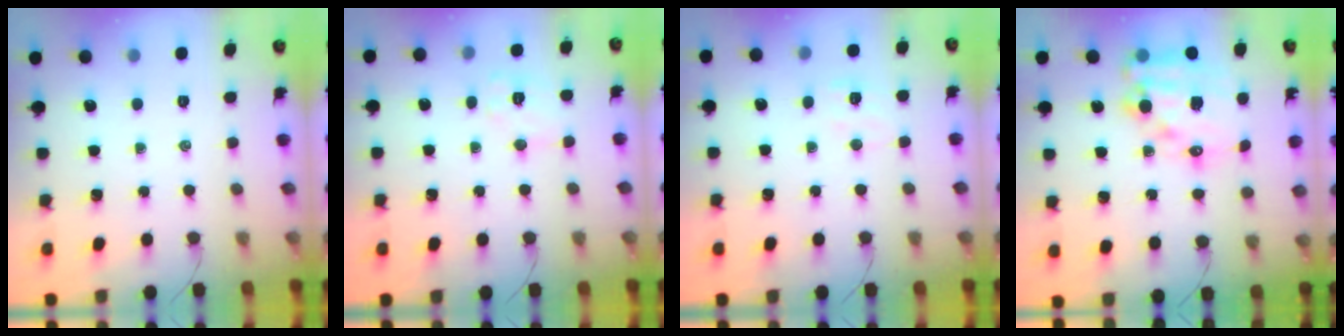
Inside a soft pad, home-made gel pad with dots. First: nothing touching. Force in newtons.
{"total": 7.3, "press": 7.3, "slide": 0.8}
{"total": 6.0, "press": 5.8, "slide": 1.4}
{"total": 16.7, "press": 16.2, "slide": 3.7}